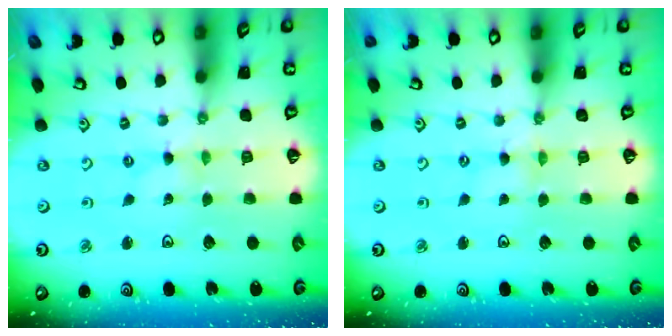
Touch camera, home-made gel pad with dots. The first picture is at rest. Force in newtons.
{"total": 0.0}